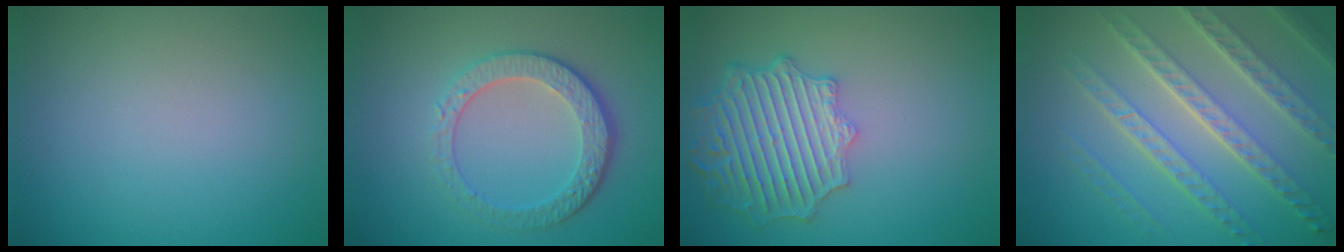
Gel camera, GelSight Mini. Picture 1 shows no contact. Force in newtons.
{"total": 4.7, "press": 3.3, "slide": 3.3}
{"total": 6.4, "press": 5.6, "slide": 3.1}
{"total": 7.4, "press": 5.2, "slide": 5.2}